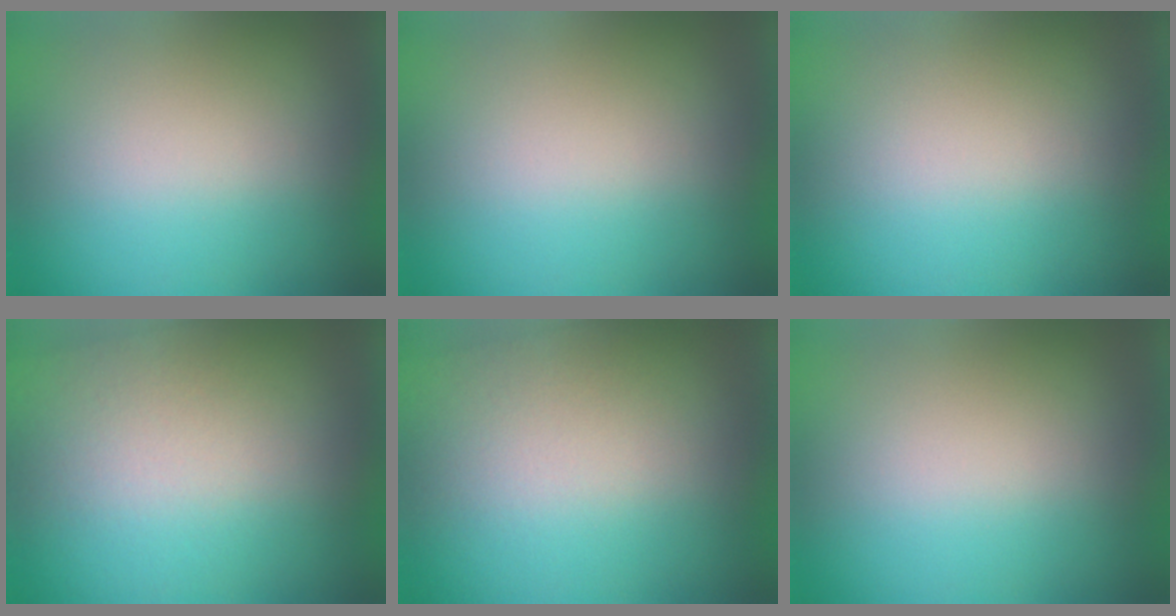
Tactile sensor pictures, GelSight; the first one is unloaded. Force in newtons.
{"total": 0.0}
{"total": 0.0}
{"total": 3.1}
{"total": 2.6}
{"total": 0.0}